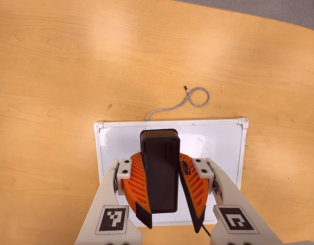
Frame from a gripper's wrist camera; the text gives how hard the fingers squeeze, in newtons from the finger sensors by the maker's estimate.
{"total": 10.9, "left": 10.7, "right": 11.1}